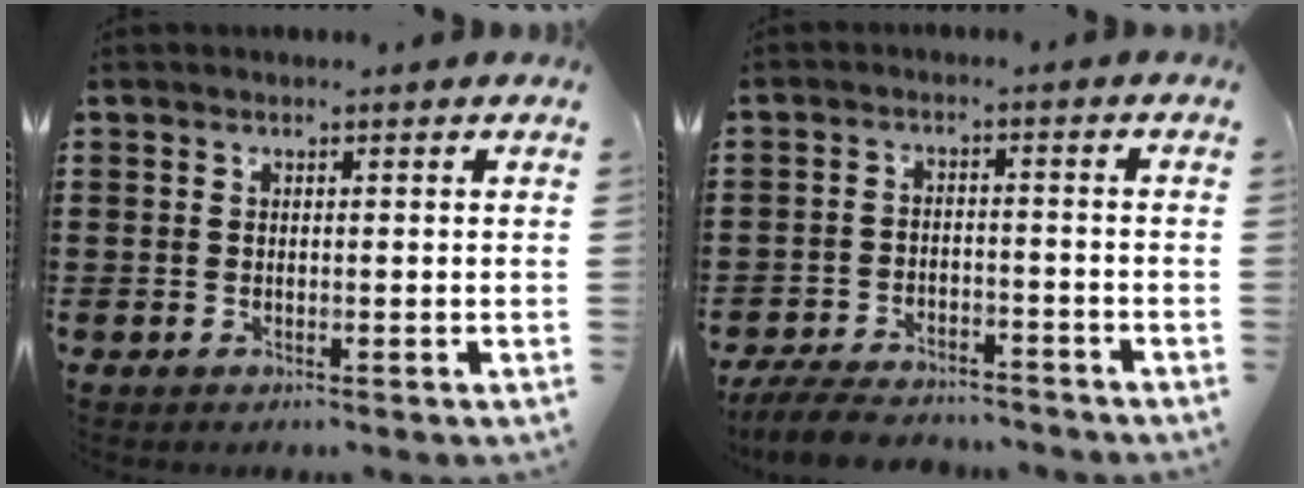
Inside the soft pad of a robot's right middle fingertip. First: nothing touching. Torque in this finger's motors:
{"motor_torque": [0.21, -0.19, 0.21, 0.10]}